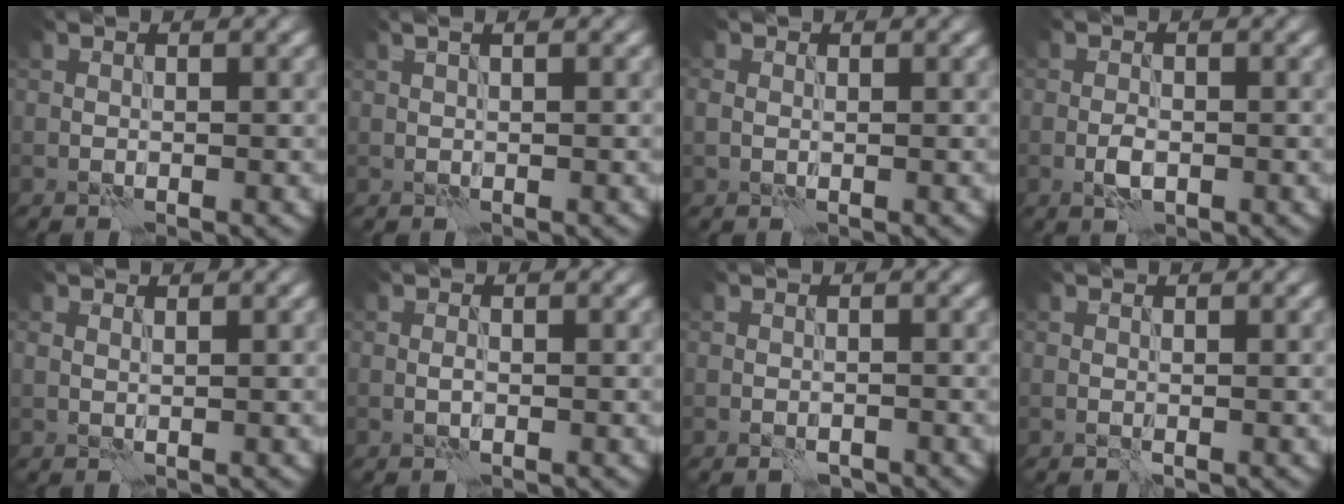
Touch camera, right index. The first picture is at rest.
{"total": 1.5, "force": [0.8, 0.4, 1.2], "torque": [-0.015, 0.001, 0.006]}
{"total": 1.3, "force": [0.0, 1.1, 0.7], "torque": [-0.014, -0.001, 0.001]}
{"total": 1.8, "force": [-0.6, 0.9, 1.5], "torque": [-0.027, 0.001, -0.016]}
{"total": 0.7, "force": [0.6, 0.0, 0.3], "torque": [-0.006, 0.000, 0.010]}
{"total": 0.8, "force": [-0.3, 0.3, 0.7], "torque": [-0.016, 0.003, -0.008]}
{"total": 1.1, "force": [-0.9, 0.4, 0.6], "torque": [-0.008, -0.001, -0.014]}
{"total": 0.0}